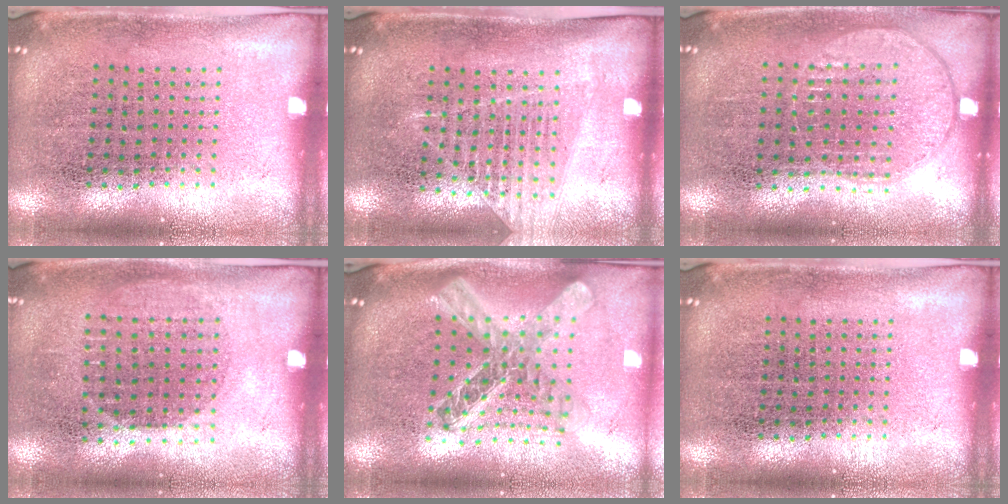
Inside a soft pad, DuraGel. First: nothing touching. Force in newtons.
{"total": 1.2, "press": 1.1, "slide": 0.5}
{"total": 0.9, "press": 0.9, "slide": 0.3}
{"total": 1.0, "press": 0.8, "slide": 0.5}
{"total": 2.4, "press": 1.9, "slide": 1.4}
{"total": 0.0}